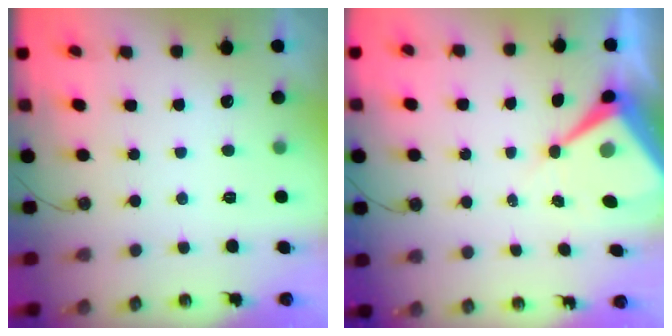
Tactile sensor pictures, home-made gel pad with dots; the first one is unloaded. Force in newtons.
{"total": 9.0, "press": 9.0, "slide": 0.9}